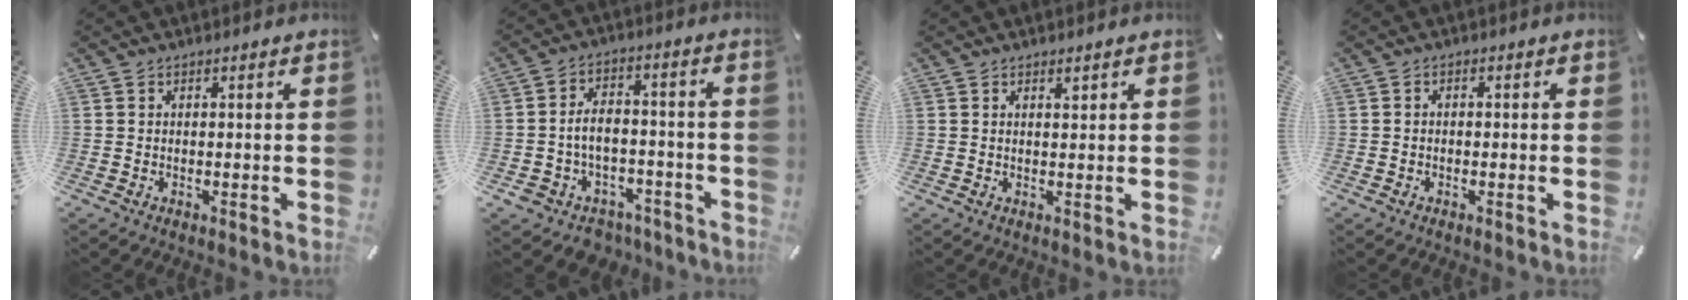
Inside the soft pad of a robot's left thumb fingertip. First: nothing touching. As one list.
[{"total": 7.8, "force": [-2.2, 6.5, 3.7], "torque": [-0.081, 0.023, -0.038]}, {"total": 1.1, "force": [0.7, 0.5, 0.5], "torque": [-0.004, -0.003, 0.012]}, {"total": 1.2, "force": [-0.8, 0.8, 0.4], "torque": [-0.006, 0.006, -0.018]}]